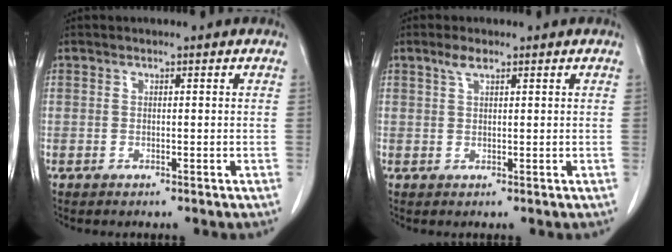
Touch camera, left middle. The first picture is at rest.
{"total": 1.9, "force": [1.3, 0.5, 1.3], "torque": [-0.028, 0.007, 0.026]}